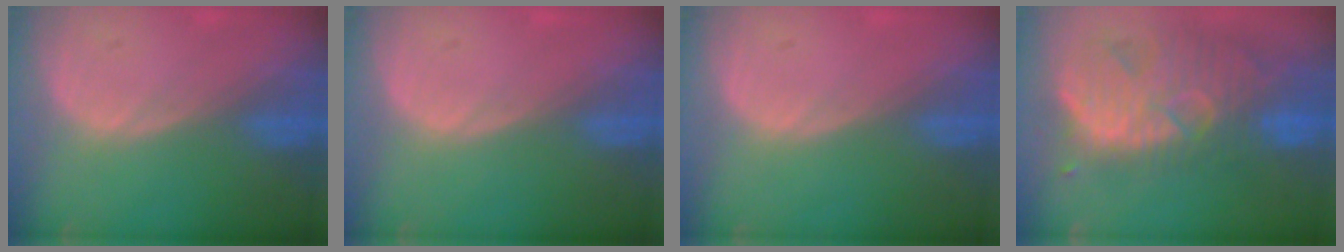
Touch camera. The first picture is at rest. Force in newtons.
{"total": 0.0}
{"total": 0.0}
{"total": 12.5, "press": 11.0, "slide": 6.0}